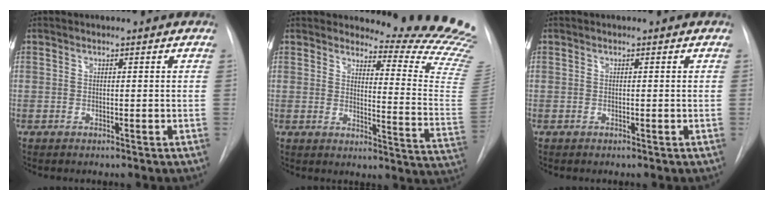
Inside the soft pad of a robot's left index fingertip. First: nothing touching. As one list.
[{"total": 13.8, "force": [13.5, -1.4, 2.4], "torque": [-0.020, -0.170, 0.130]}, {"total": 1.7, "force": [-1.7, -0.2, -0.3], "torque": [0.005, -0.005, -0.027]}]